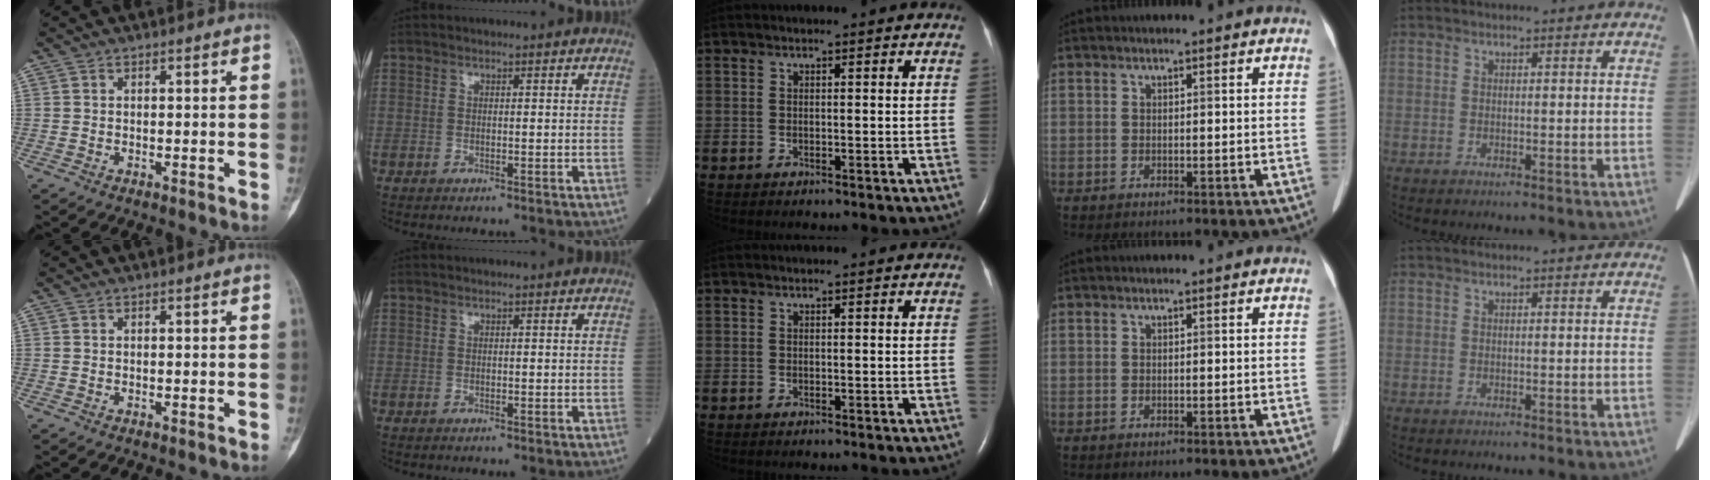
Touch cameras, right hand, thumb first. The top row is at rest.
{}